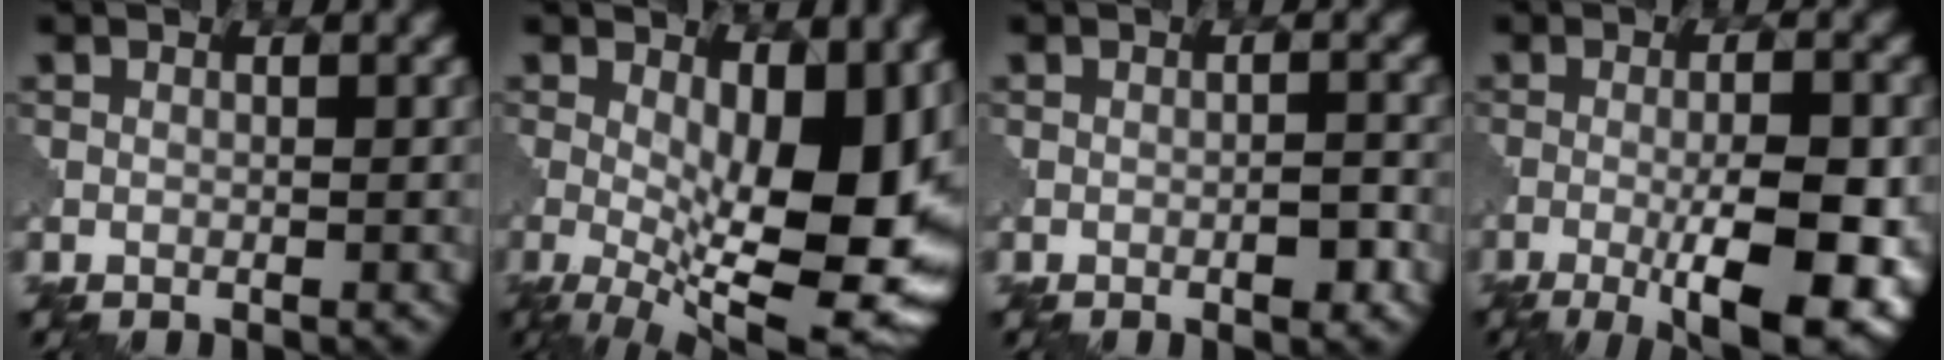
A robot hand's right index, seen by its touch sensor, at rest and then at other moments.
{"total": 14.1, "force": [-0.6, 5.4, 13.0], "torque": [-0.178, -0.006, -0.002]}
{"total": 1.9, "force": [-0.8, 0.5, 1.6], "torque": [-0.022, 0.004, -0.014]}
{"total": 10.4, "force": [-3.1, 2.8, 9.6], "torque": [-0.138, -0.006, -0.042]}